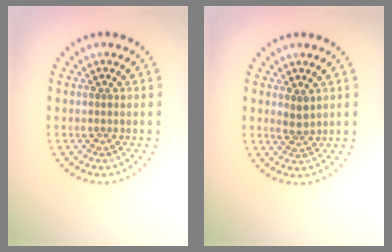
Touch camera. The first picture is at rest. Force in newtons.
{"total": 1.3, "press": 1.1, "slide": 0.8}